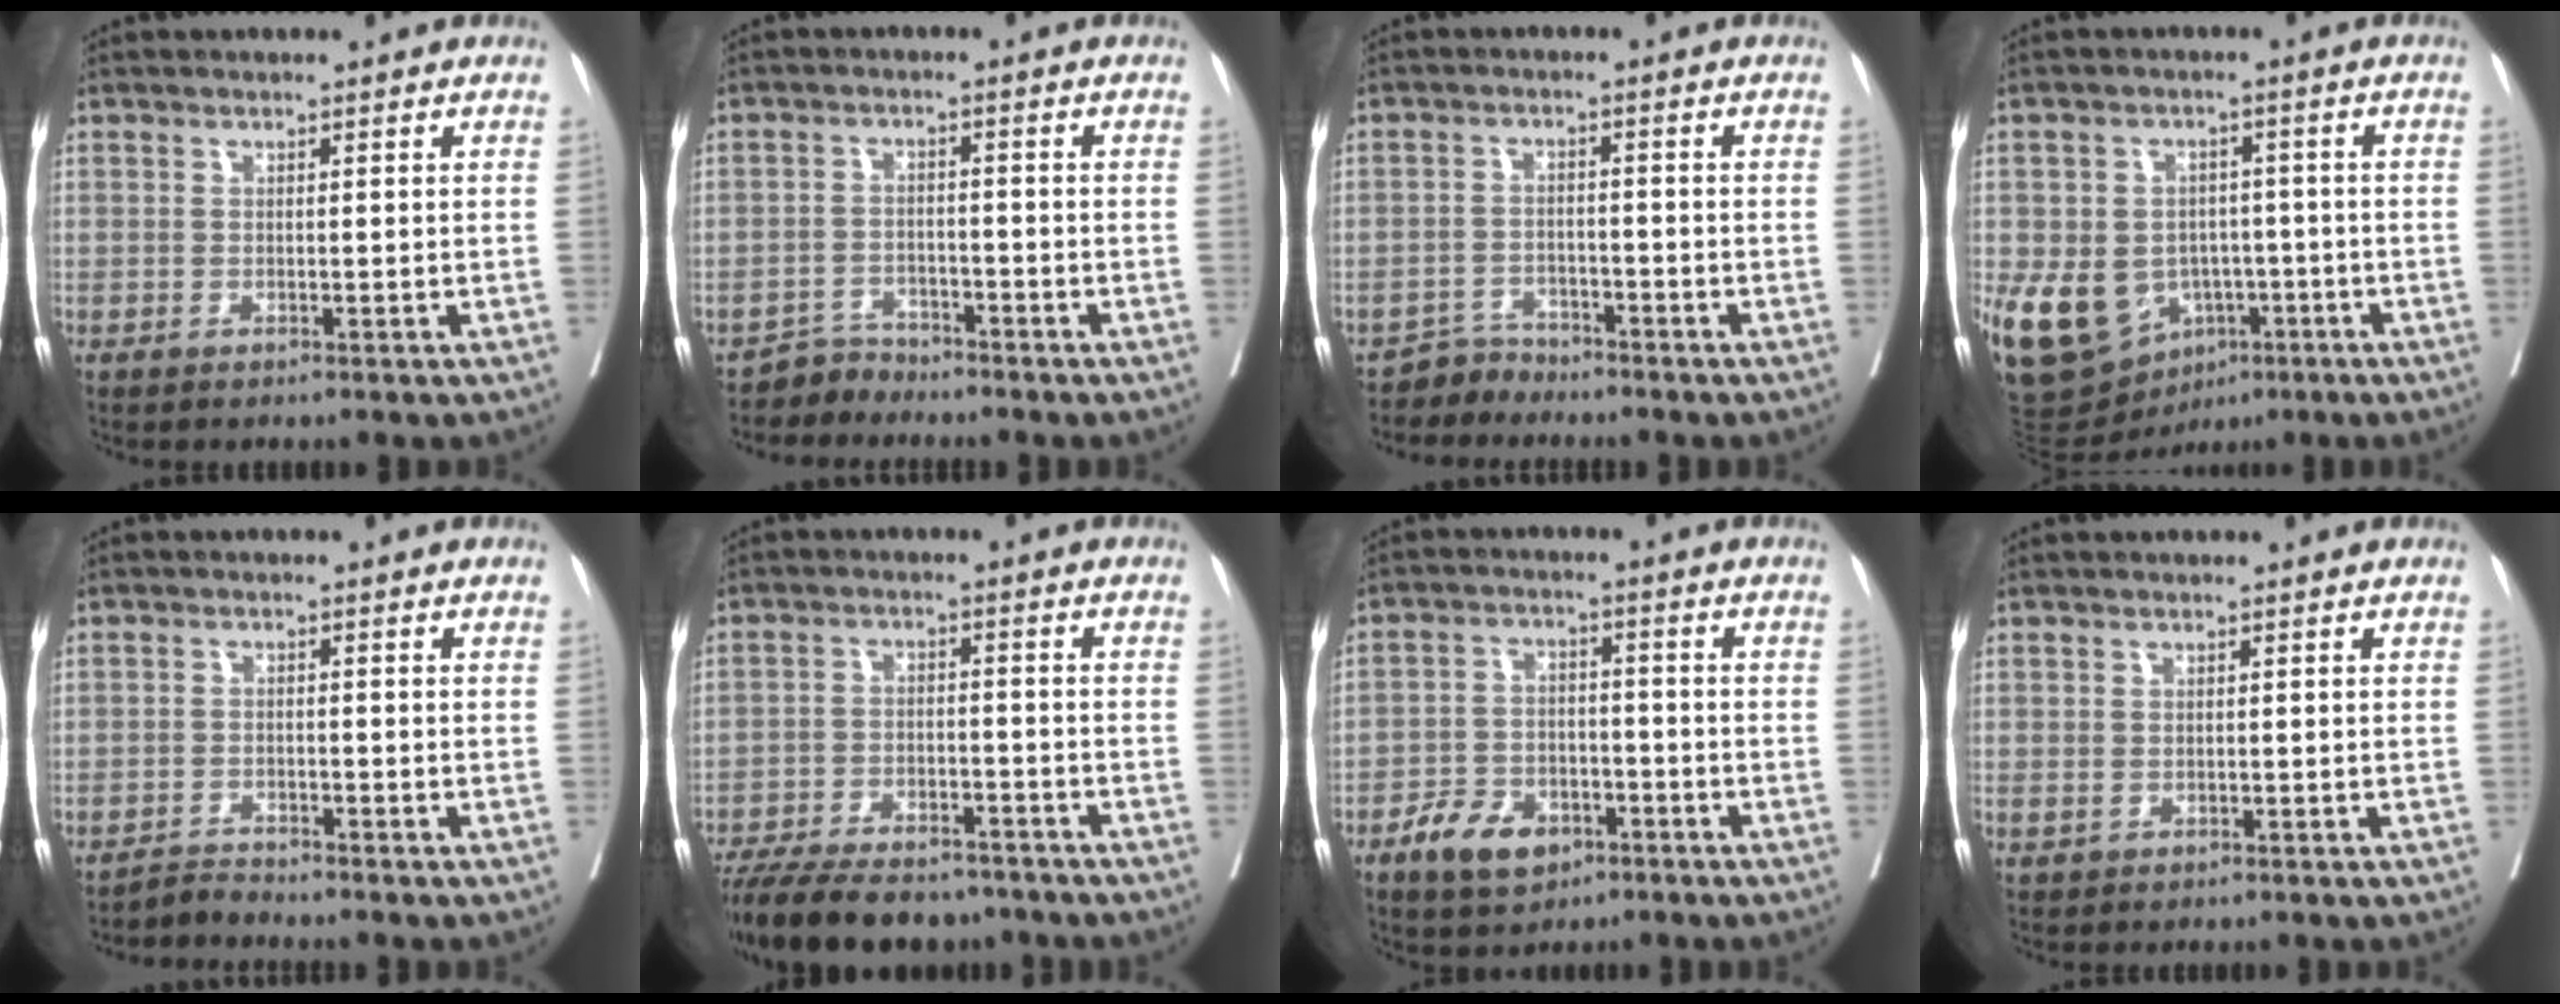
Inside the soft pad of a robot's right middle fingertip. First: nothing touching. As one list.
[{"total": 2.7, "force": [-2.4, 0.6, -1.1], "torque": [0.028, -0.004, -0.043]}, {"total": 2.7, "force": [-2.4, 0.6, -1.1], "torque": [0.027, -0.004, -0.043]}, {"total": 13.1, "force": [-4.2, 10.2, 7.0], "torque": [-0.136, 0.012, -0.049]}, {"total": 1.9, "force": [-1.7, -0.4, -0.7], "torque": [0.019, -0.011, -0.029]}, {"total": 15.9, "force": [-13.4, 4.9, 7.0], "torque": [-0.145, -0.016, -0.204]}, {"total": 7.3, "force": [-4.3, 4.4, 3.9], "torque": [-0.073, 0.005, -0.069]}, {"total": 0.8, "force": [0.1, 0.7, 0.4], "torque": [-0.008, 0.000, 0.007]}]